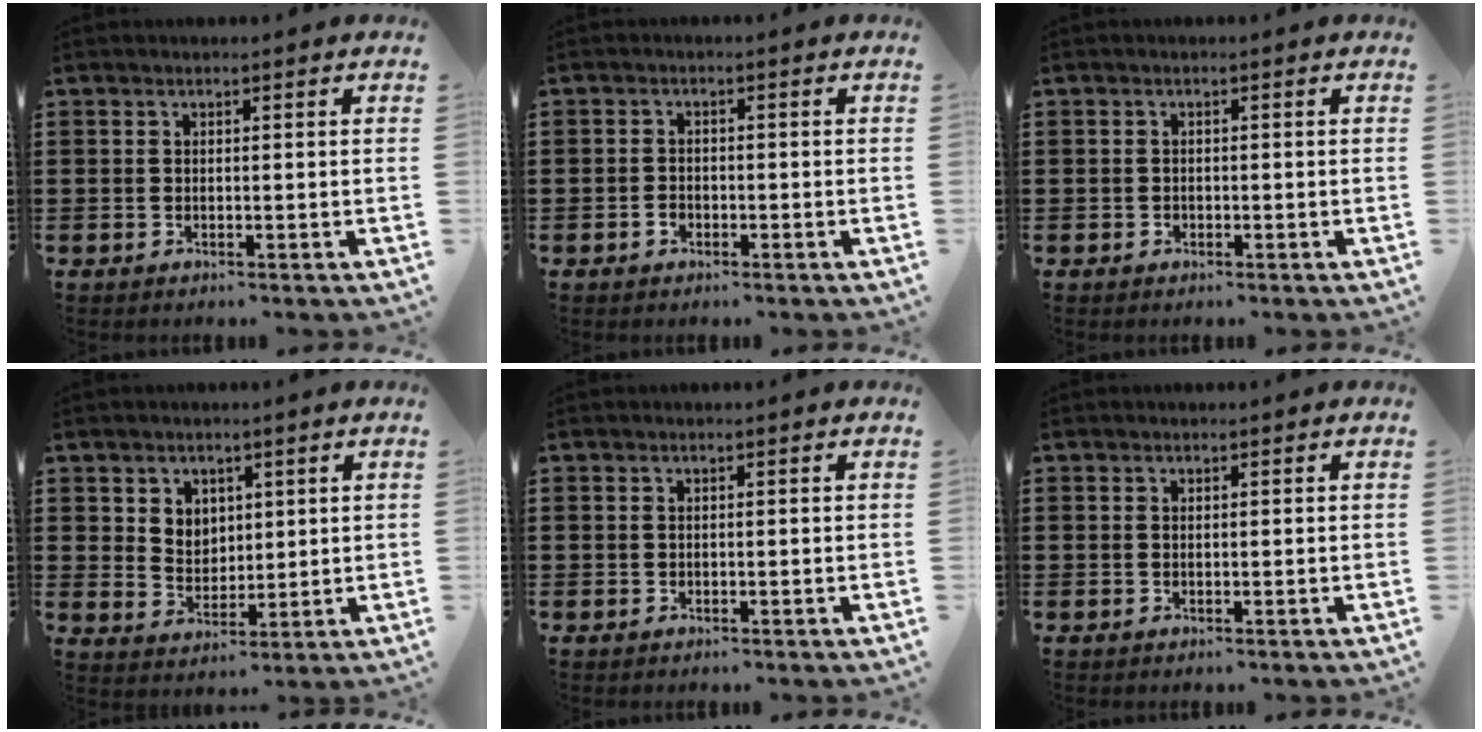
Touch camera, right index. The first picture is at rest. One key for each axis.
{"total": 1.5, "fx": -0.9, "fy": 1.0, "fz": 0.6, "tx": -0.014, "ty": -0.001, "tz": -0.018}
{"total": 0.6, "fx": -0.3, "fy": 0.5, "fz": 0.2, "tx": -0.005, "ty": 0.002, "tz": -0.008}
{"total": 4.3, "fx": 2.5, "fy": 3.5, "fz": 0.5, "tx": -0.019, "ty": 0.006, "tz": 0.045}
{"total": 0.0}
{"total": 0.0}